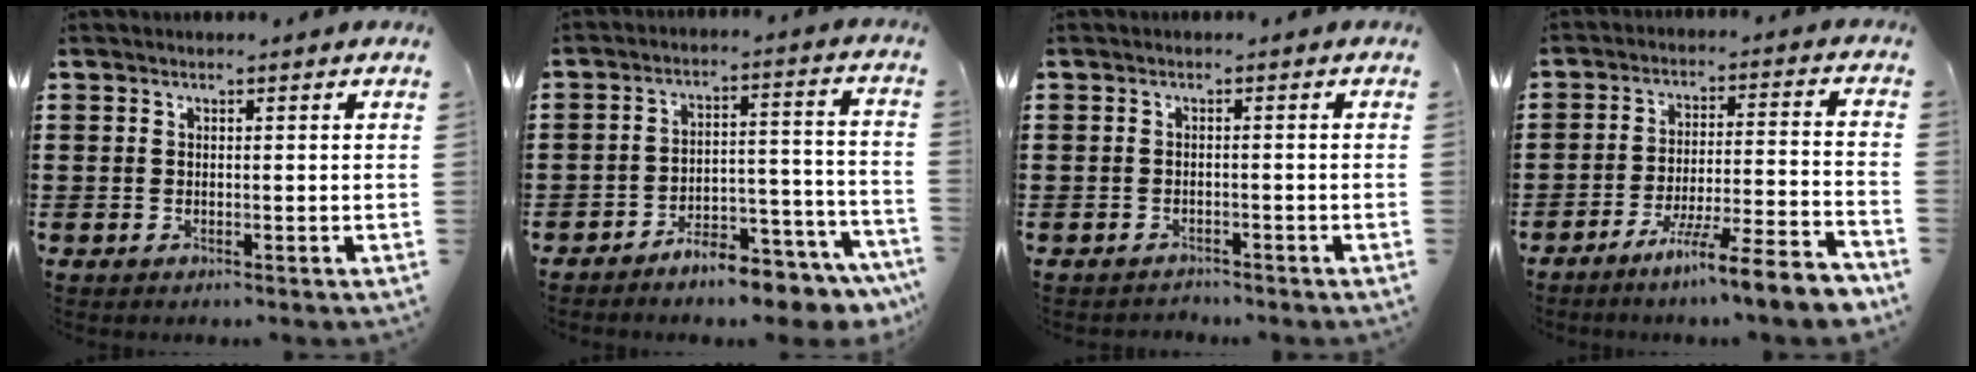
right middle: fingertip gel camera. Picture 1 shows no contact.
{"total": 6.7, "force": [-6.4, 0.6, 1.7], "torque": [-0.021, 0.015, -0.121]}
{"total": 1.1, "force": [-1.1, 0.2, -0.1], "torque": [-0.003, 0.002, -0.025]}
{"total": 9.0, "force": [-7.5, -0.6, 4.9], "torque": [-0.077, -0.003, -0.143]}